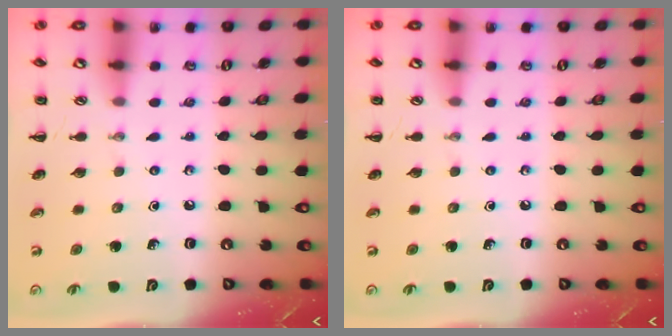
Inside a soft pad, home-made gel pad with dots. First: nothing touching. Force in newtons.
{"total": 0.0}